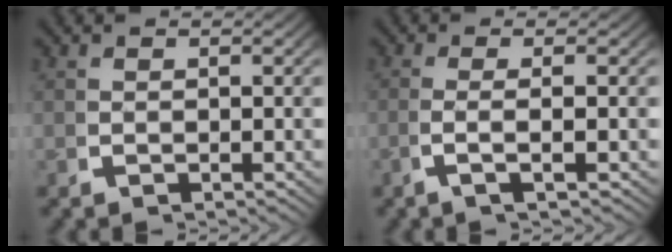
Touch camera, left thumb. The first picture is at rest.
{"total": 2.7, "force": [-0.4, 0.0, 2.7], "torque": [-0.066, -0.005, -0.007]}